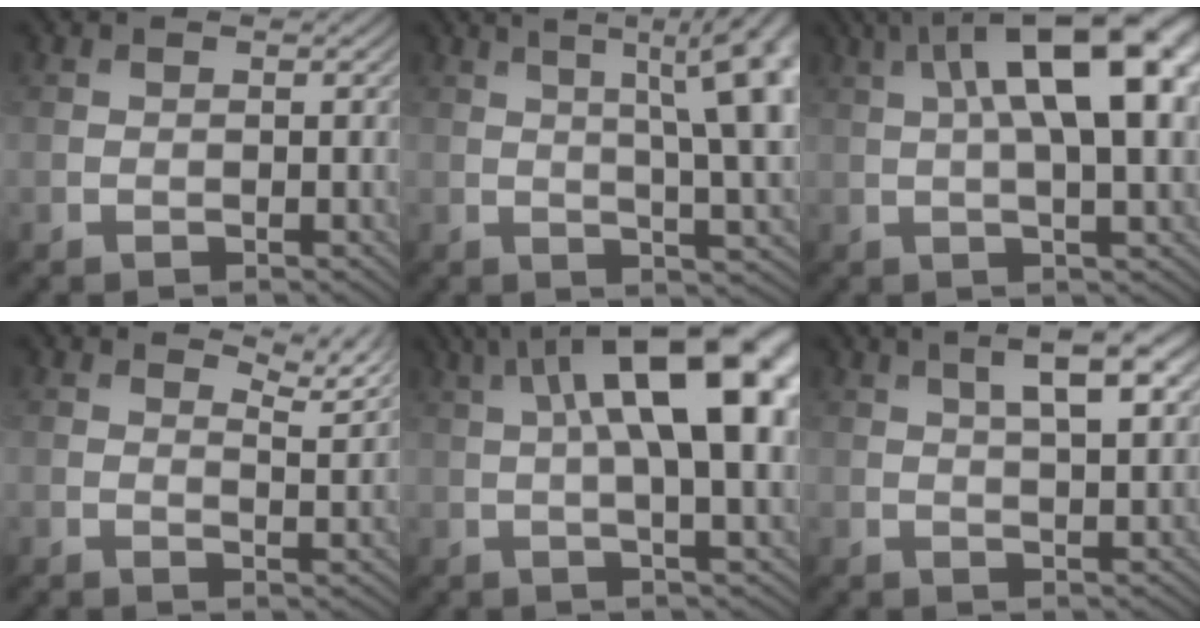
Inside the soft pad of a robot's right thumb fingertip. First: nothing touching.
{"total": 14.3, "force": [3.3, 4.4, 13.2], "torque": [-0.156, 0.041, 0.044]}
{"total": 15.7, "force": [4.6, 5.3, 14.0], "torque": [-0.203, 0.031, 0.064]}
{"total": 4.4, "force": [3.6, 0.9, 2.3], "torque": [-0.043, -0.005, 0.058]}
{"total": 17.4, "force": [5.0, 5.7, 15.6], "torque": [-0.231, 0.039, 0.074]}
{"total": 6.8, "force": [2.8, 1.9, 5.9], "torque": [-0.087, 0.007, 0.045]}